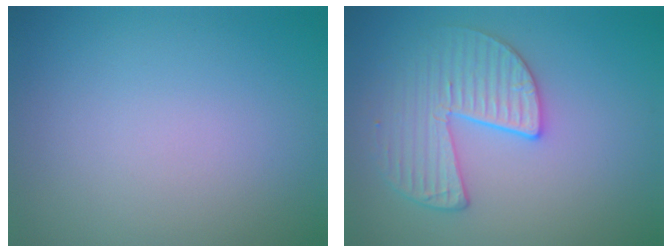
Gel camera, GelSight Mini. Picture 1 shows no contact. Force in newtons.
{"total": 3.6, "press": 3.5, "slide": 0.6}